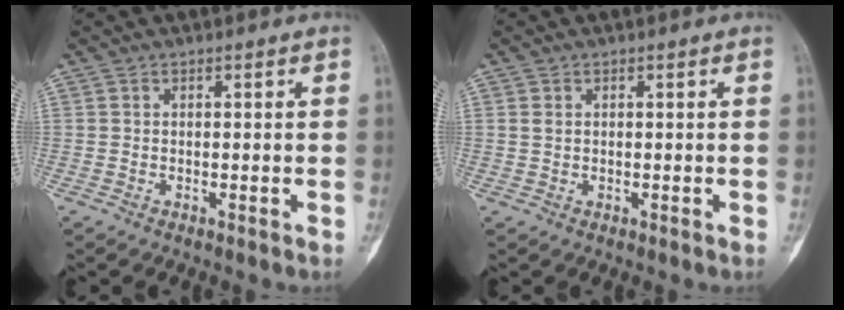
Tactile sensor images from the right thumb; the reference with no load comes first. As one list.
[{"total": 1.1, "force": [0.3, 0.9, 0.6], "torque": [-0.009, 0.000, 0.008]}]